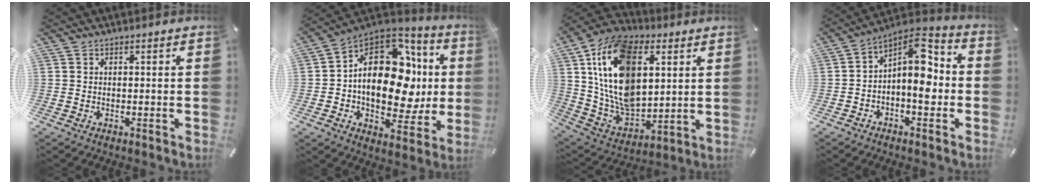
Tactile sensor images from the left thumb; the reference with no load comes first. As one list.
[{"total": 22.7, "force": [2.2, 14.3, 17.5], "torque": [-0.274, -0.025, 0.038]}, {"total": 22.3, "force": [6.3, 15.1, 15.2], "torque": [-0.329, -0.022, 0.107]}, {"total": 11.2, "force": [0.1, 6.7, 9.0], "torque": [-0.129, -0.020, -0.001]}]